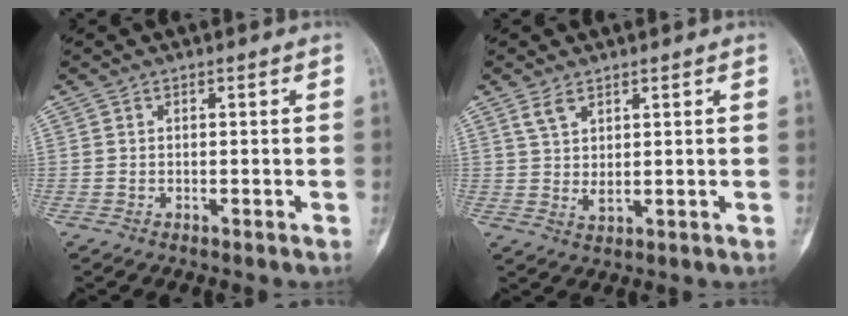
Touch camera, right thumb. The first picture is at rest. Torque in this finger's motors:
{"motor_torque": [-0.09, 0.17, 0.09, 0.07, 0.01]}